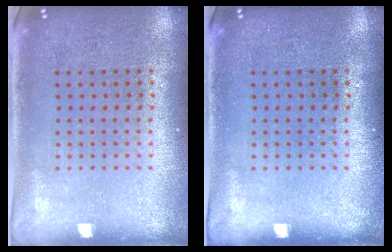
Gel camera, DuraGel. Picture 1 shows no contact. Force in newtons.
{"total": 0.0}